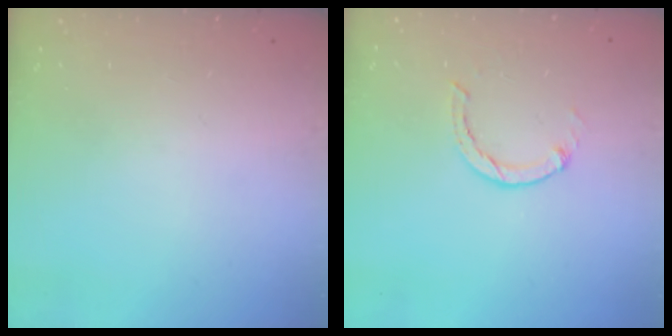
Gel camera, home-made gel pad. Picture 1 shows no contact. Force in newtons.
{"total": 0.0}